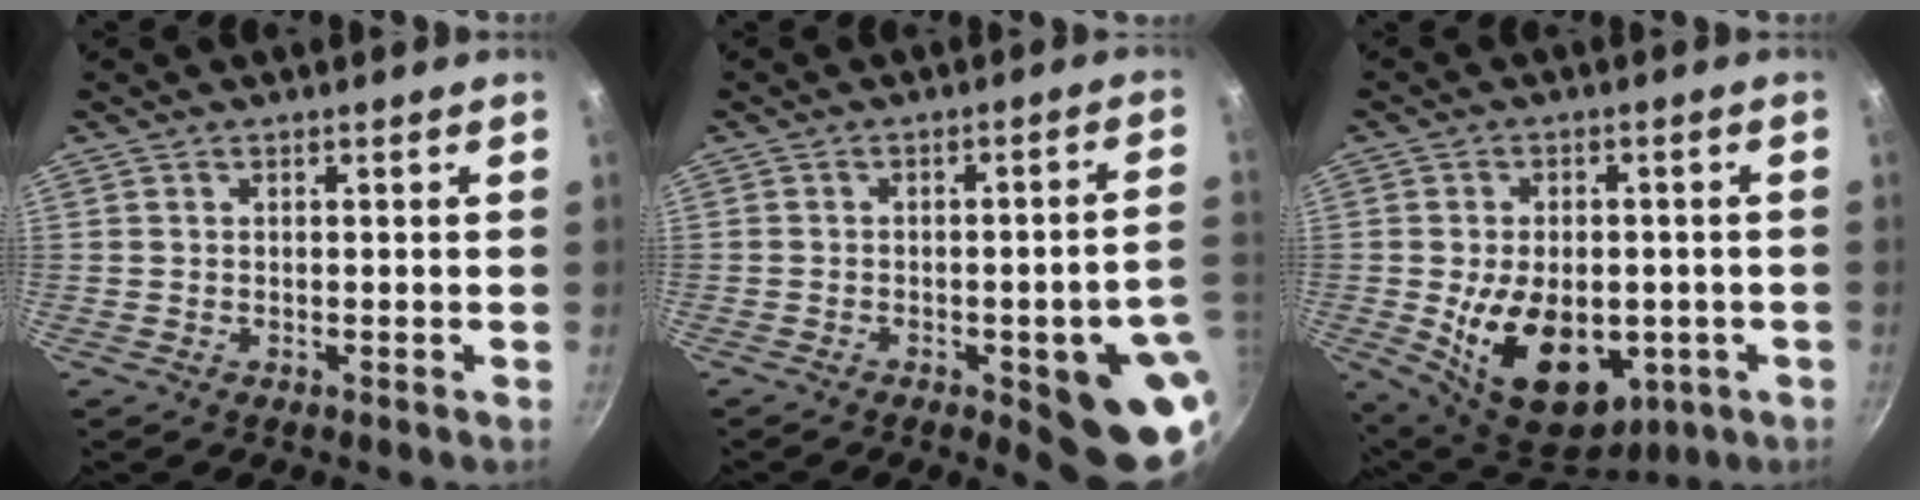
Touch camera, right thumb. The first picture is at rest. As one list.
[{"total": 14.8, "force": [-4.7, 4.0, 13.4], "torque": [-0.119, 0.024, -0.057]}, {"total": 18.1, "force": [-3.7, 11.7, 13.4], "torque": [-0.190, -0.007, -0.035]}]